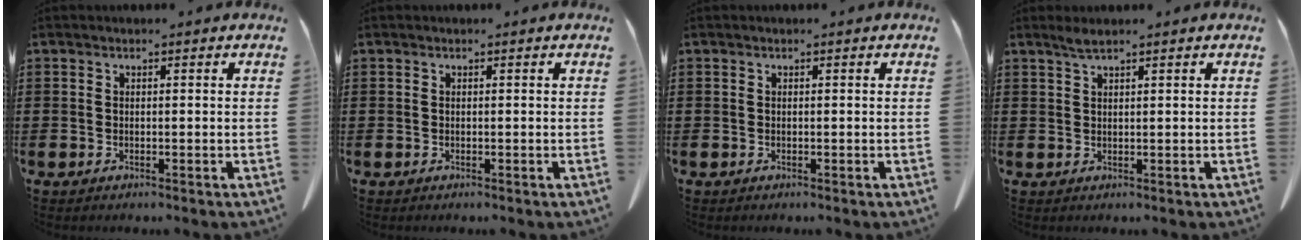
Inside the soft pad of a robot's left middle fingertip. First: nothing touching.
{"total": 0.0}
{"total": 0.0}
{"total": 1.7, "force": [1.2, 0.1, 1.1], "torque": [-0.024, 0.000, 0.022]}